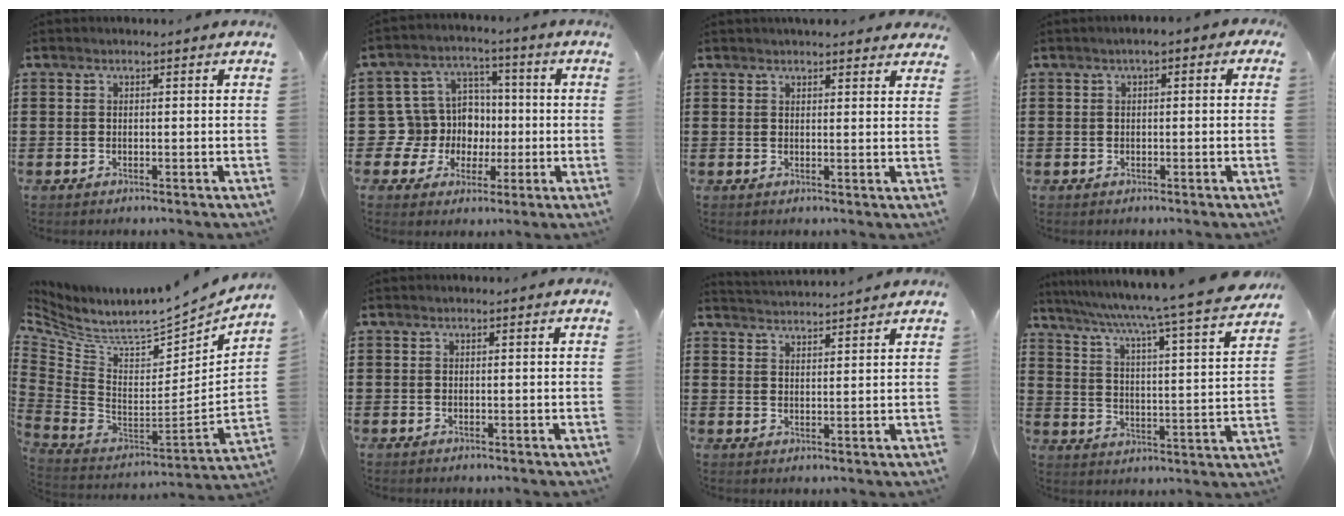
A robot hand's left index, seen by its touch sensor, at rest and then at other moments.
{"total": 9.5, "force": [0.2, 9.2, 2.5], "torque": [-0.094, 0.002, 0.010]}
{"total": 2.4, "force": [2.3, 0.4, 0.4], "torque": [-0.013, -0.001, 0.045]}
{"total": 1.4, "force": [-0.2, 0.7, 1.2], "torque": [-0.023, 0.003, -0.007]}
{"total": 4.6, "force": [4.2, 0.7, 1.9], "torque": [-0.068, -0.061, 0.068]}
{"total": 0.0}
{"total": 2.8, "force": [2.7, -0.5, -0.4], "torque": [-0.002, -0.013, 0.050]}
{"total": 6.5, "force": [5.5, -1.2, 3.2], "torque": [-0.084, -0.056, 0.081]}